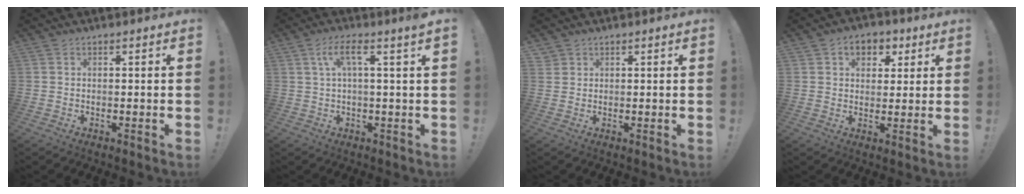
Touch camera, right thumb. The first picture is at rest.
{"total": 6.8, "force": [2.2, 0.6, 6.4], "torque": [-0.116, -0.001, 0.034]}
{"total": 1.6, "force": [1.2, 1.1, 0.2], "torque": [0.003, -0.009, 0.022]}
{"total": 7.8, "force": [3.1, 5.9, 3.9], "torque": [-0.045, -0.008, 0.058]}